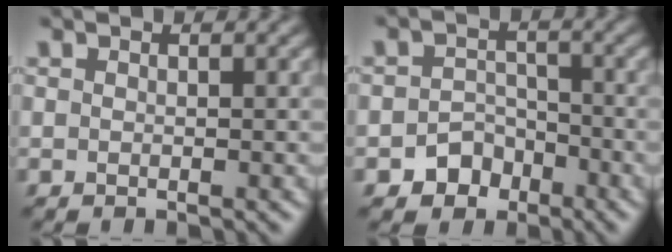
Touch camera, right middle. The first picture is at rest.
{"total": 3.0, "force": [-1.8, 2.3, 0.8], "torque": [-0.002, 0.003, -0.032]}